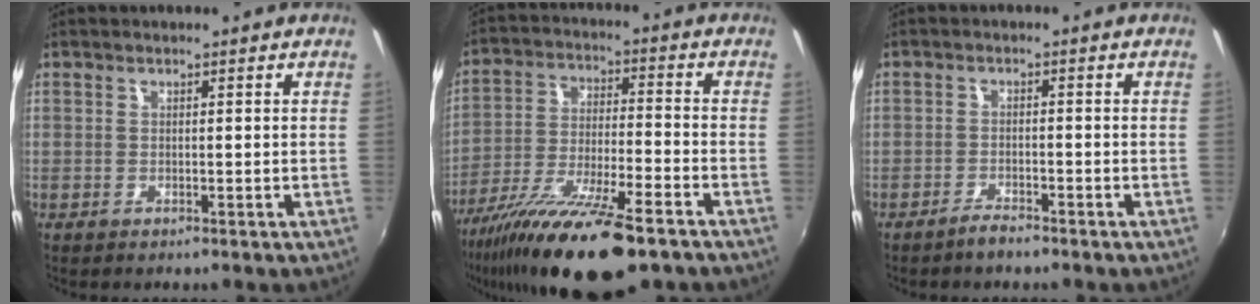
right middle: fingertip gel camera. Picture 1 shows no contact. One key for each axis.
{"total": 20.0, "fx": -14.4, "fy": 3.6, "fz": 13.4, "tx": -0.257, "ty": -0.051, "tz": -0.251}
{"total": 2.6, "fx": -2.3, "fy": 0.6, "fz": 1.0, "tx": -0.029, "ty": 0.000, "tz": -0.043}